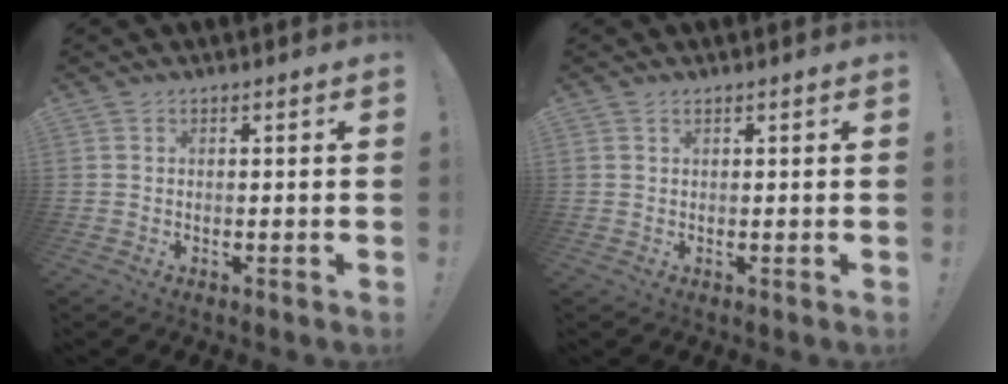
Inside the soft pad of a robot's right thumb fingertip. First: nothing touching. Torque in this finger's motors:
{"motor_torque": [0.06, -0.29, -0.20, 0.40, 0.11]}